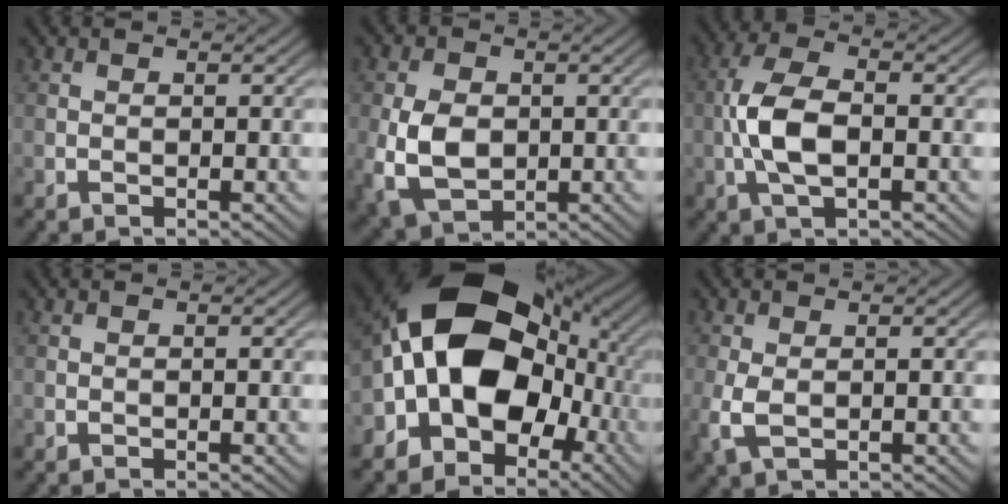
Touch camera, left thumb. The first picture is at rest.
{"total": 7.7, "force": [-0.7, 5.4, 5.5], "torque": [-0.134, -0.010, -0.013]}
{"total": 7.2, "force": [-1.1, 3.3, 6.3], "torque": [-0.147, 0.007, -0.027]}
{"total": 0.0}
{"total": 17.7, "force": [-1.0, 12.9, 12.1], "torque": [-0.201, 0.010, -0.030]}
{"total": 3.8, "force": [-0.6, 2.2, 3.1], "torque": [-0.094, -0.009, -0.012]}